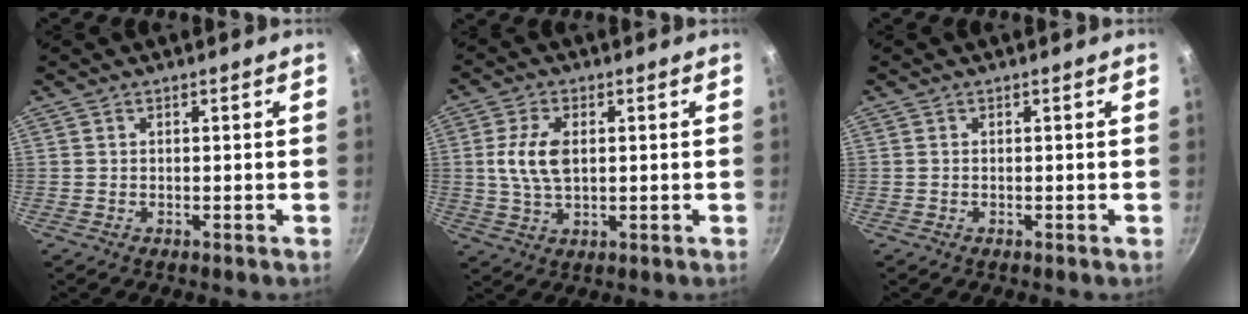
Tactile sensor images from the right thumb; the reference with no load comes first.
{"total": 8.0, "force": [1.1, 4.5, 6.5], "torque": [-0.125, 0.003, 0.018]}
{"total": 0.0}